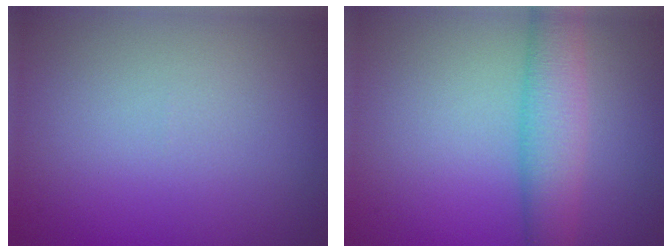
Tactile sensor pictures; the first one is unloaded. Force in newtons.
{"total": 4.4, "press": 4.4, "slide": 0.1}